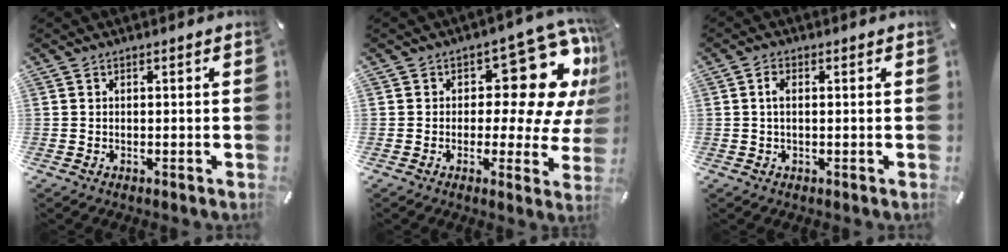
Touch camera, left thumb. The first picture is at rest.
{"total": 18.4, "force": [6.9, 9.8, 14.0], "torque": [-0.159, -0.056, 0.112]}
{"total": 2.6, "force": [0.4, 1.2, 2.3], "torque": [-0.048, 0.005, 0.004]}